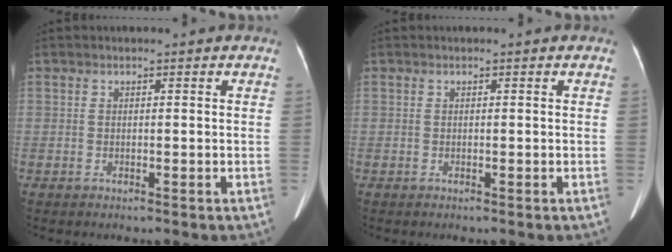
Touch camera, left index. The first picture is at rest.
{"total": 0.0}